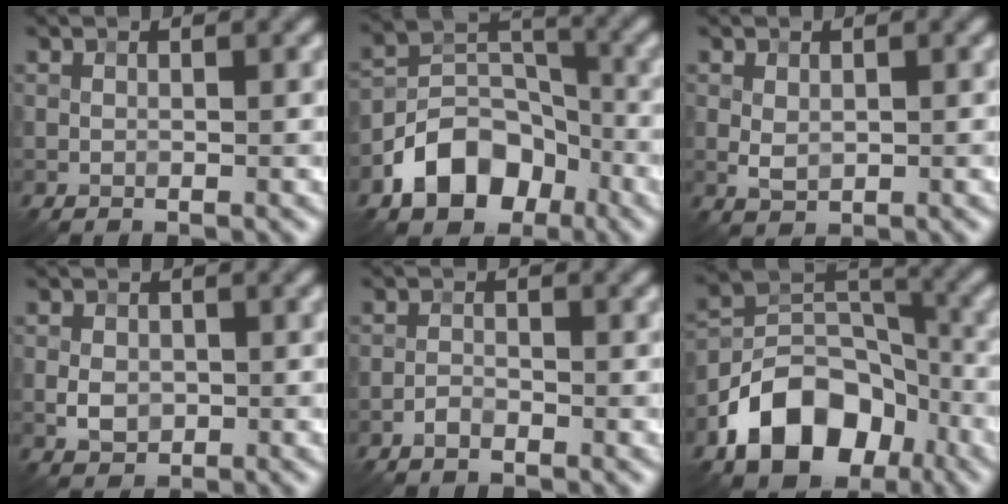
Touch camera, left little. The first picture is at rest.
{"total": 7.7, "force": [-4.3, 5.2, 3.8], "torque": [-0.049, -0.002, -0.086]}
{"total": 1.5, "force": [0.2, 1.1, 1.1], "torque": [-0.022, -0.001, 0.006]}
{"total": 2.2, "force": [-0.3, 1.7, 1.3], "torque": [-0.023, -0.002, -0.009]}
{"total": 1.2, "force": [-0.9, 0.5, 0.6], "torque": [-0.010, 0.003, -0.019]}
{"total": 10.3, "force": [-5.3, 6.7, 5.8], "torque": [-0.089, 0.004, -0.100]}